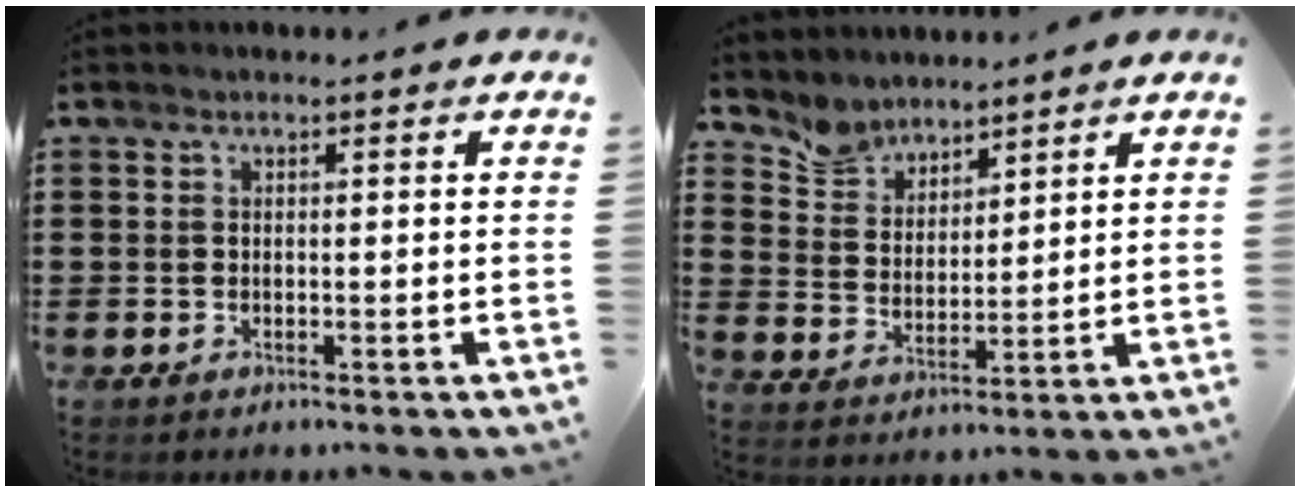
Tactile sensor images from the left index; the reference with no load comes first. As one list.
[{"total": 5.3, "force": [4.8, 2.2, 0.0], "torque": [-0.028, -0.014, 0.090]}]